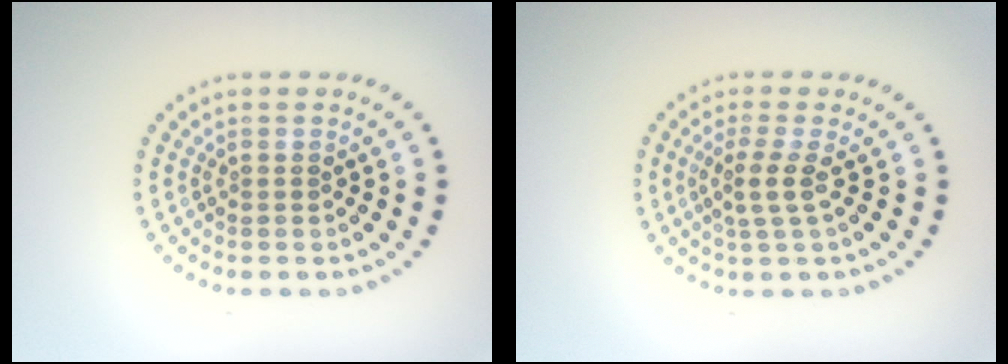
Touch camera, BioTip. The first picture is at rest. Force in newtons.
{"total": 2.2, "press": 1.7, "slide": 1.4}